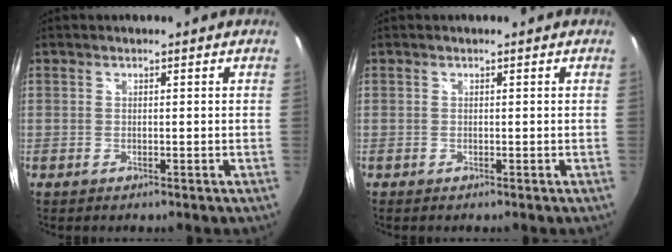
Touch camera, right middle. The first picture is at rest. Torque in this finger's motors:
{"motor_torque": [-0.06, 0.06, 0.00, 0.00]}